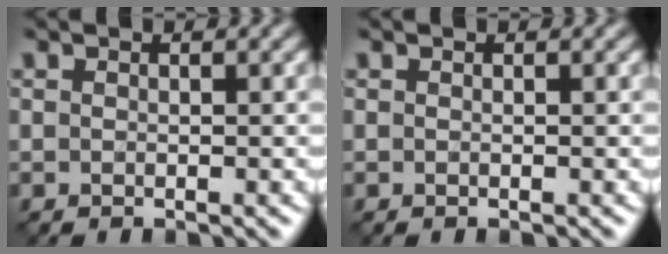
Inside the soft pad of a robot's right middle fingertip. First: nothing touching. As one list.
[{"total": 0.0}]